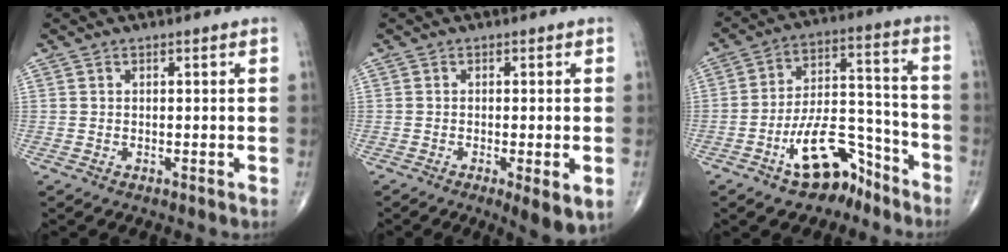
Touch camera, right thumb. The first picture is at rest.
{"total": 5.9, "force": [-2.0, 1.4, 5.4], "torque": [-0.081, -0.014, -0.029]}
{"total": 13.3, "force": [-8.4, 6.6, 7.9], "torque": [-0.104, 0.086, -0.143]}